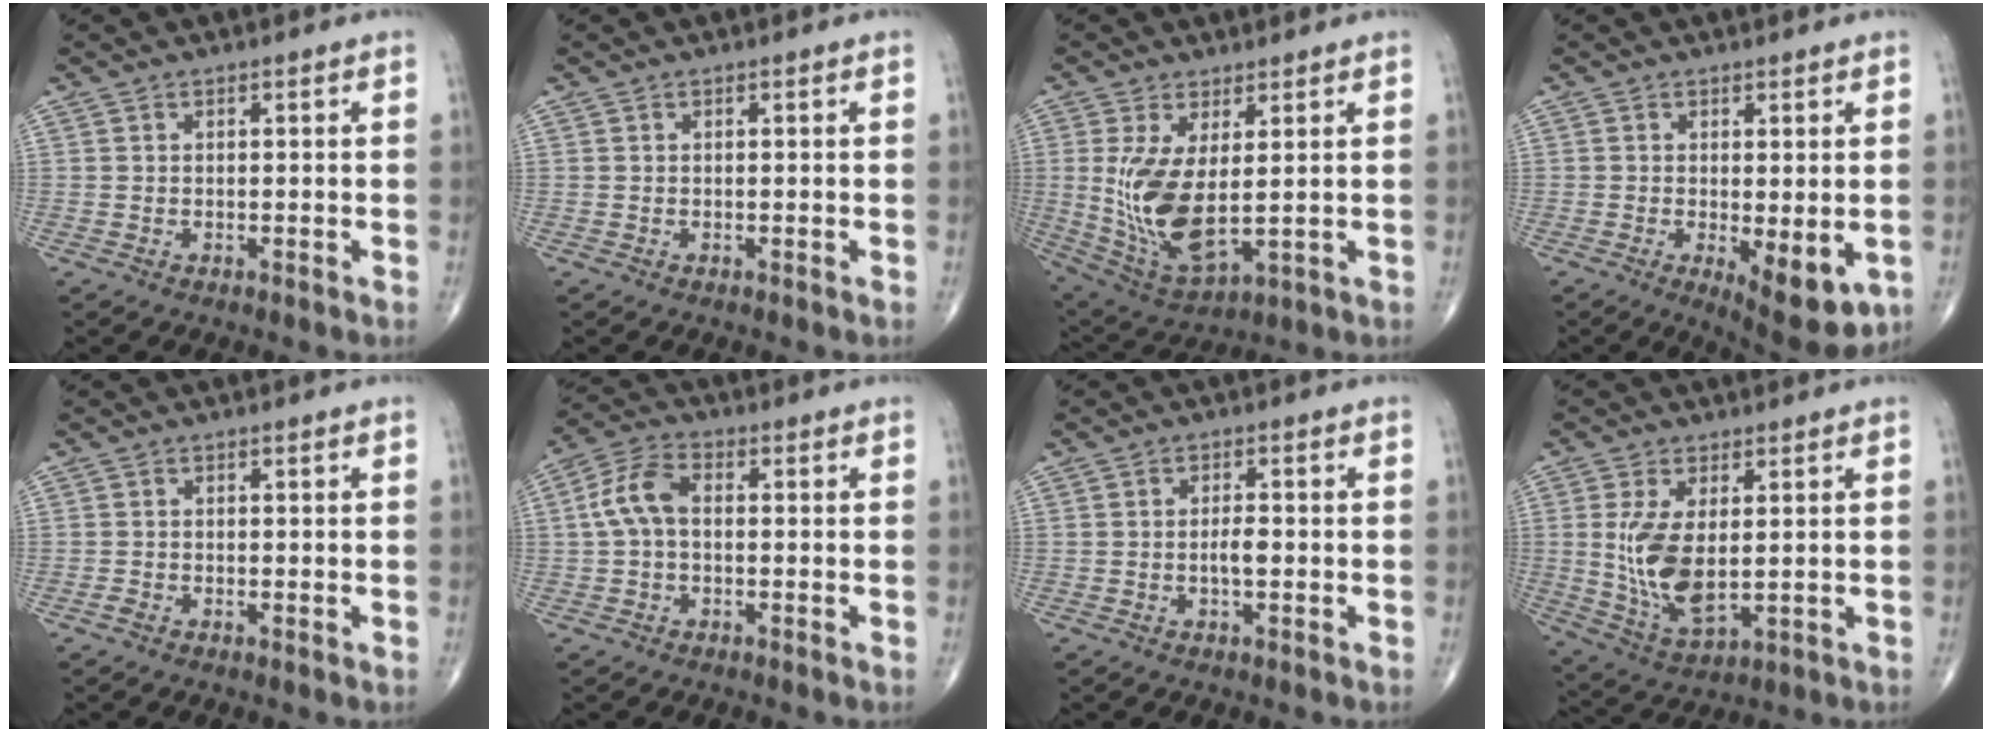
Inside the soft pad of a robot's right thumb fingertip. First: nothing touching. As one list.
[{"total": 0.0}, {"total": 12.7, "force": [1.1, 5.3, 11.5], "torque": [-0.234, -0.025, 0.040]}, {"total": 8.8, "force": [-2.2, 3.4, 7.9], "torque": [-0.101, -0.021, -0.023]}, {"total": 1.0, "force": [-0.5, 0.5, 0.7], "torque": [-0.016, -0.002, -0.013]}, {"total": 7.1, "force": [0.1, 4.4, 5.6], "torque": [-0.116, 0.023, -0.006]}, {"total": 2.8, "force": [-0.6, 1.0, 2.5], "torque": [-0.044, 0.004, -0.011]}, {"total": 11.1, "force": [0.8, 5.3, 9.7], "torque": [-0.193, -0.017, 0.031]}]